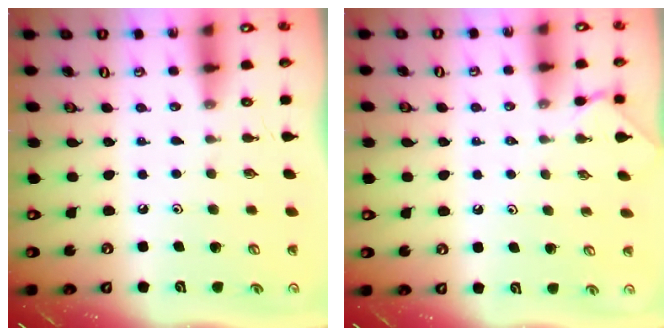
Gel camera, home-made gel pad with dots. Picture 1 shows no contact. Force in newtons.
{"total": 1.4, "press": 1.4, "slide": 0.2}